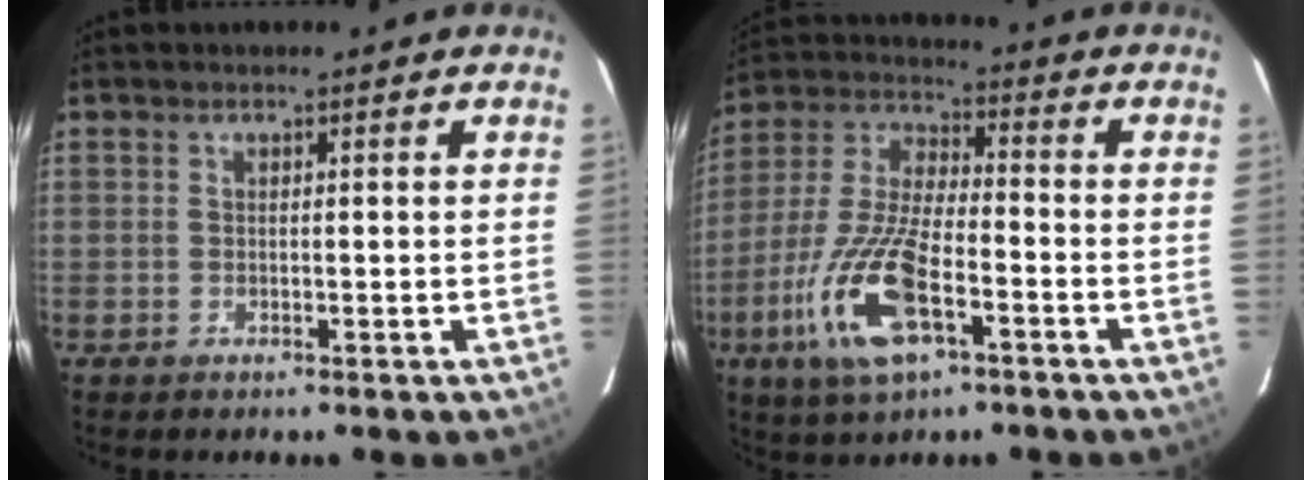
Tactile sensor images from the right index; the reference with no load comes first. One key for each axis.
{"total": 16.6, "fx": -7.2, "fy": 5.8, "fz": 13.8, "tx": -0.302, "ty": -0.016, "tz": -0.141}